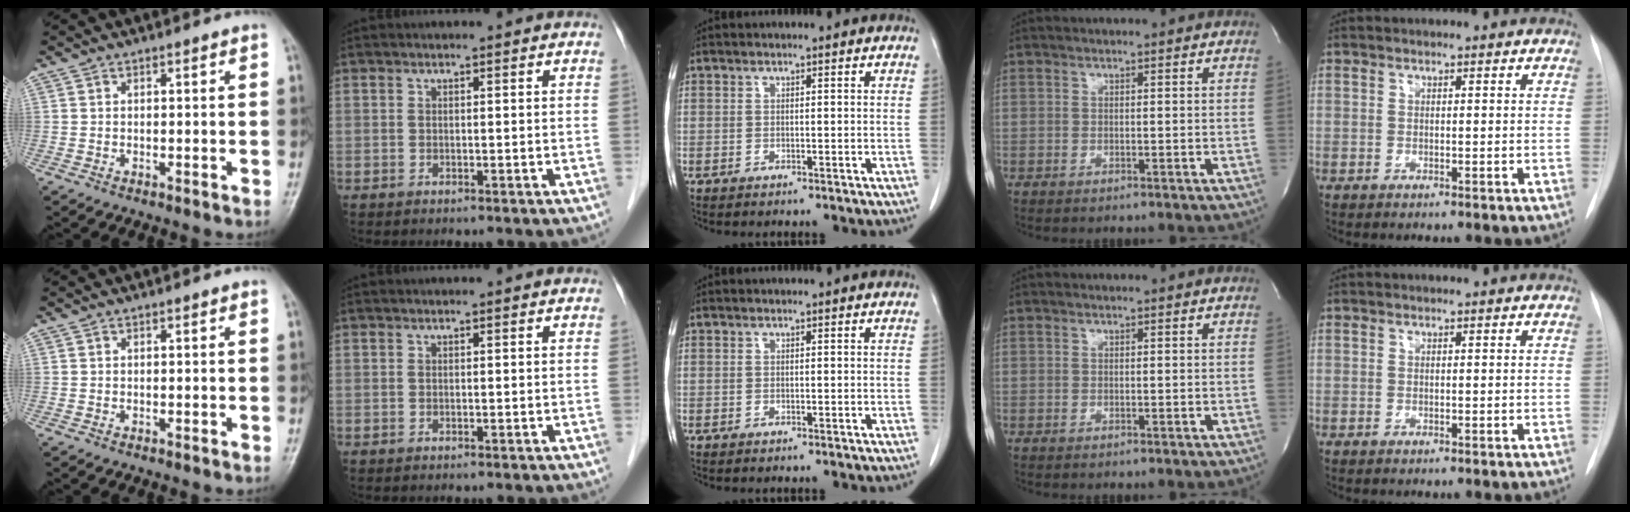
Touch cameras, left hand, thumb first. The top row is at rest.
{}